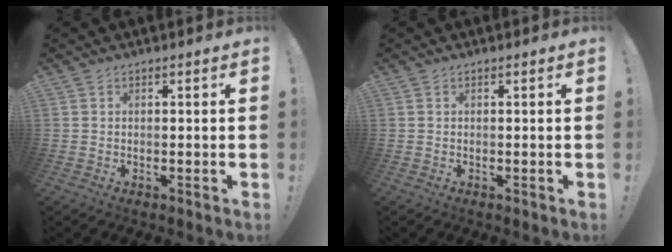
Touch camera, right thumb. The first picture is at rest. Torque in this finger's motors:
{"motor_torque": [0.00, 0.00, 0.00, 0.00, 0.00]}